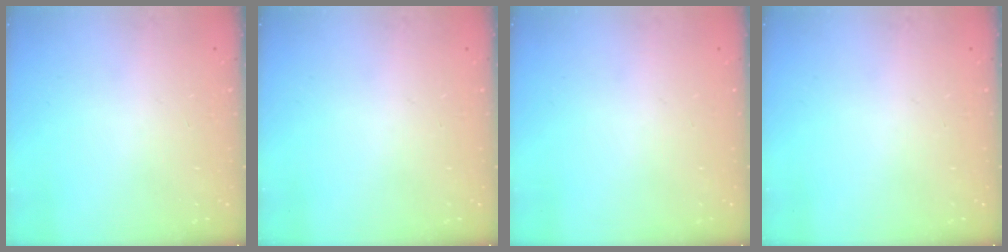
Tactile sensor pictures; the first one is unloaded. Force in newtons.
{"total": 0.0}
{"total": 0.0}
{"total": 0.0}